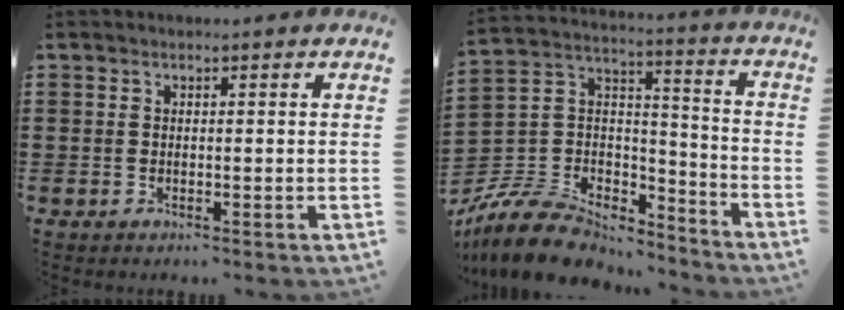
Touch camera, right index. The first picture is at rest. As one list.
[{"total": 11.0, "force": [-9.4, 4.5, 3.4], "torque": [-0.095, 0.016, -0.189]}]